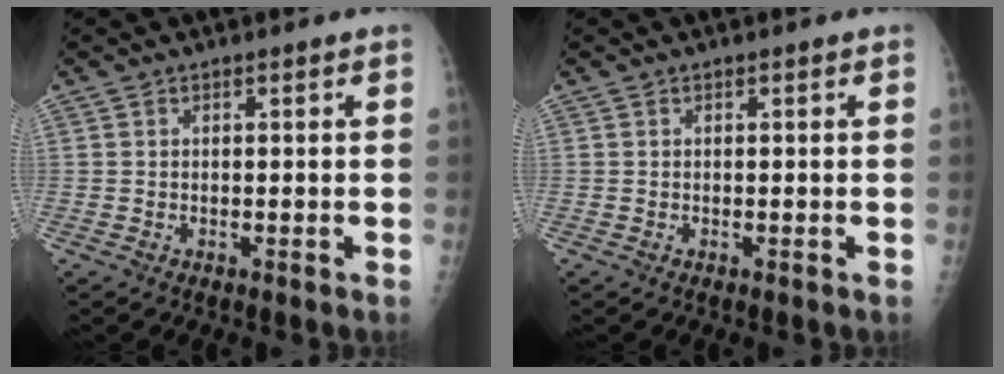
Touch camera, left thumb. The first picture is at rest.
{"total": 0.0}